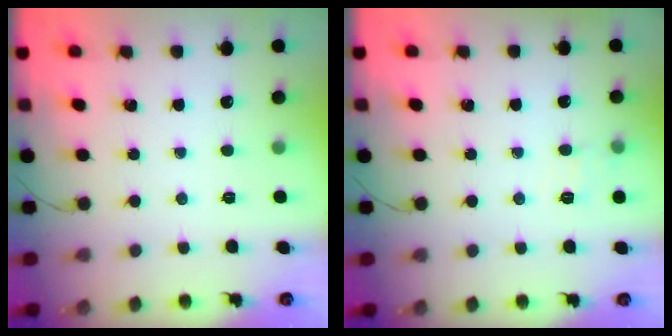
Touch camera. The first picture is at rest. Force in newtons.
{"total": 5.6, "press": 5.4, "slide": 1.4}